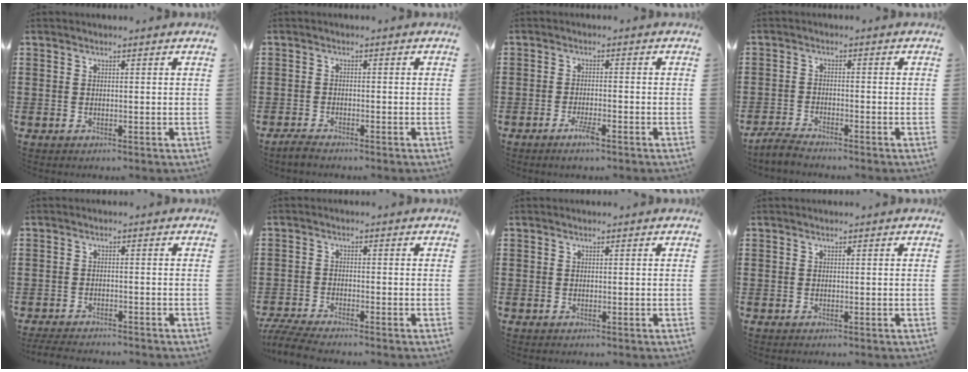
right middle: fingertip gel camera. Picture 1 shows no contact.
{"total": 1.4, "force": [-1.3, 0.1, 0.5], "torque": [-0.012, -0.002, -0.025]}
{"total": 3.0, "force": [-1.9, 0.4, 2.3], "torque": [-0.044, -0.001, -0.035]}
{"total": 2.8, "force": [-2.7, 0.1, 0.6], "torque": [-0.029, -0.002, -0.060]}
{"total": 2.4, "force": [-2.4, 0.1, 0.4], "torque": [-0.018, -0.006, -0.050]}
{"total": 4.0, "force": [-3.7, 0.0, 1.5], "torque": [-0.045, -0.015, -0.077]}
{"total": 0.0}
{"total": 0.0}